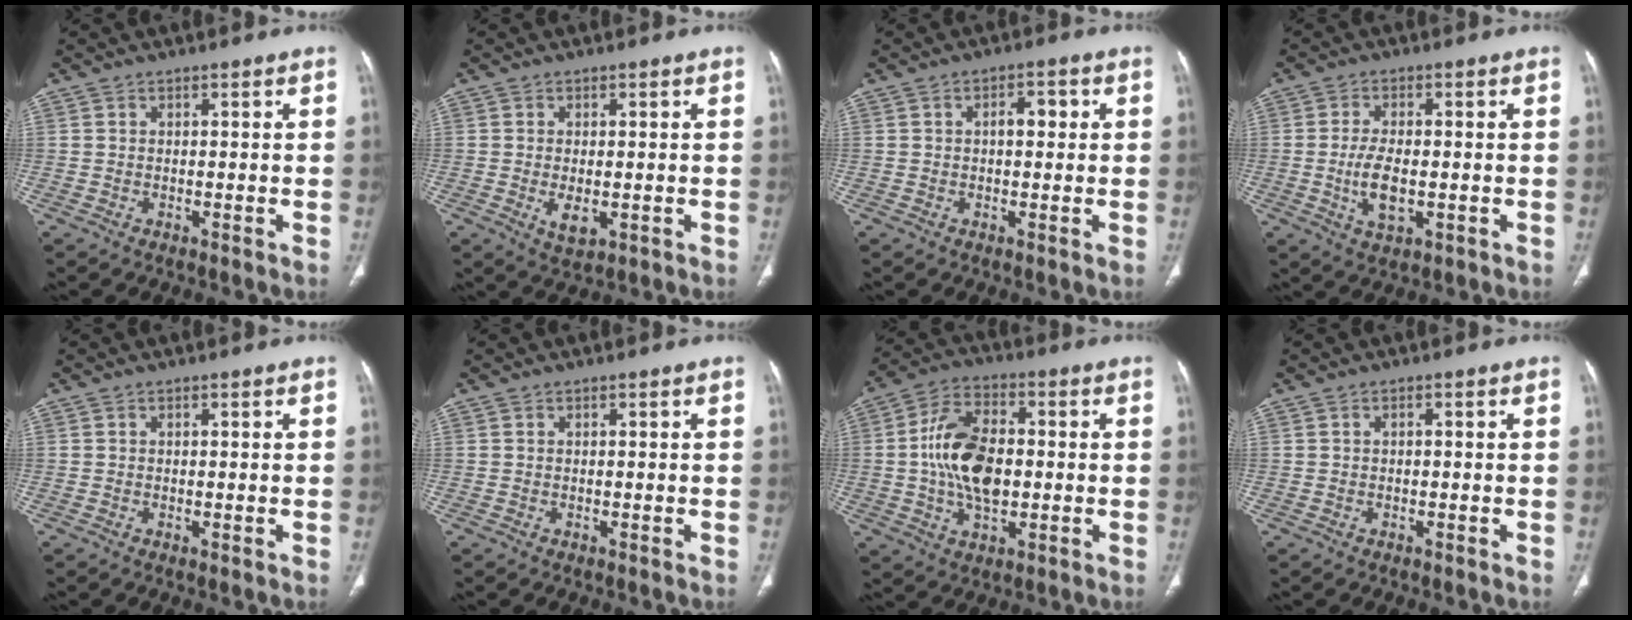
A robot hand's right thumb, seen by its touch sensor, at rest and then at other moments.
{"total": 4.0, "force": [-0.8, 2.0, 3.3], "torque": [-0.056, -0.008, -0.006]}
{"total": 3.4, "force": [0.5, 1.9, 2.8], "torque": [-0.035, 0.011, 0.005]}
{"total": 6.6, "force": [-1.0, 3.1, 5.7], "torque": [-0.110, -0.004, -0.013]}
{"total": 0.0}
{"total": 0.0}
{"total": 14.1, "force": [-0.2, 8.2, 11.4], "torque": [-0.203, 0.016, -0.005]}
{"total": 0.0}